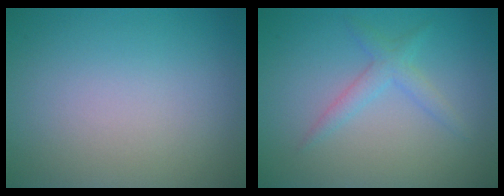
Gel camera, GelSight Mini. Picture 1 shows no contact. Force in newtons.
{"total": 1.9, "press": 1.9, "slide": 0.0}